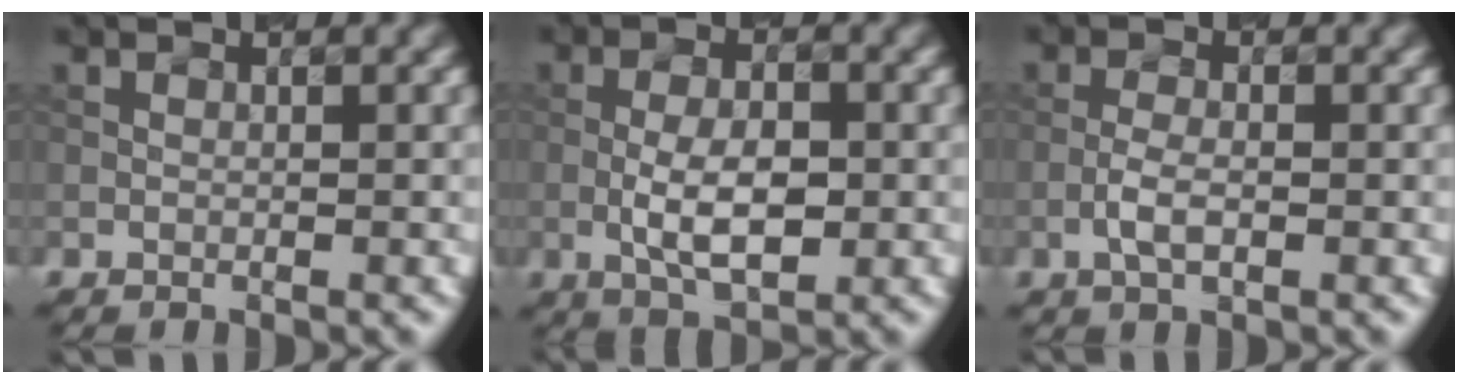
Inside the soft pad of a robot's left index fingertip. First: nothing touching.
{"total": 4.6, "force": [-0.9, 2.1, 4.0], "torque": [-0.076, 0.002, -0.017]}
{"total": 2.1, "force": [-0.8, 0.8, 1.8], "torque": [-0.039, 0.003, -0.020]}